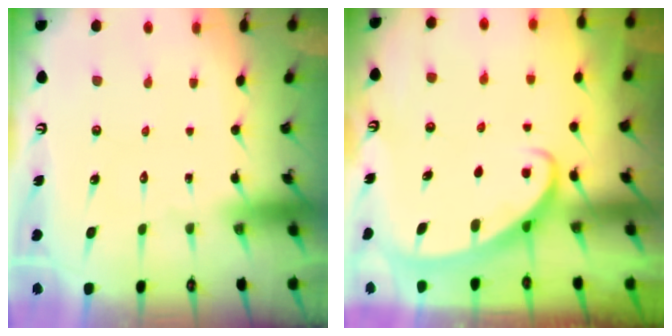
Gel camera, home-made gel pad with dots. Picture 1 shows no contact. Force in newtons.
{"total": 2.4, "press": 2.4, "slide": 0.4}